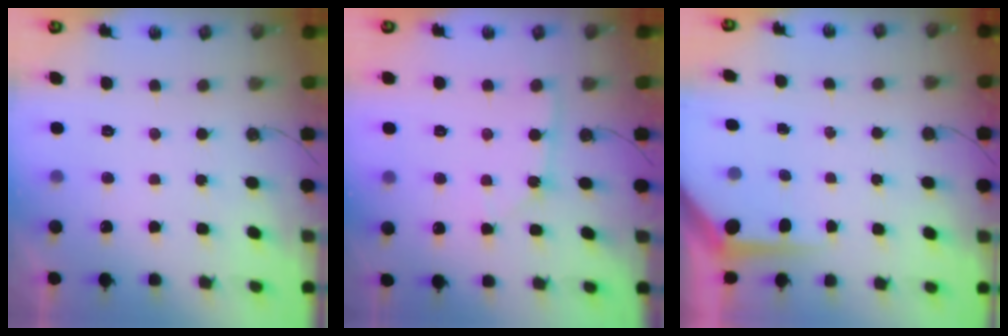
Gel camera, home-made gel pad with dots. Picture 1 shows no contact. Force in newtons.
{"total": 2.0, "press": 2.0, "slide": 0.3}
{"total": 4.5, "press": 4.5, "slide": 0.4}